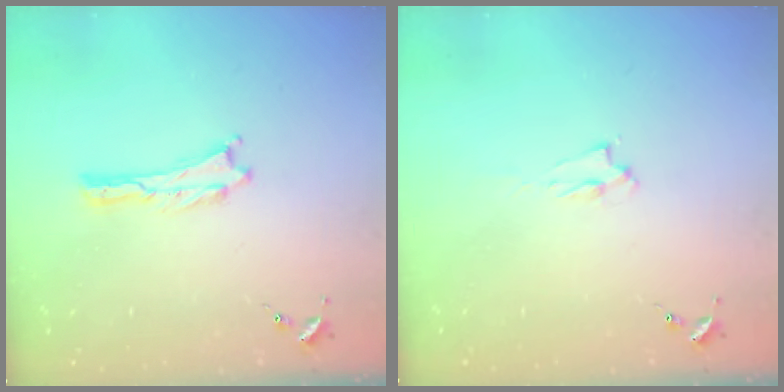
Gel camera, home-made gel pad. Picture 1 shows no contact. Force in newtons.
{"total": 1.4, "press": 1.3, "slide": 0.3}